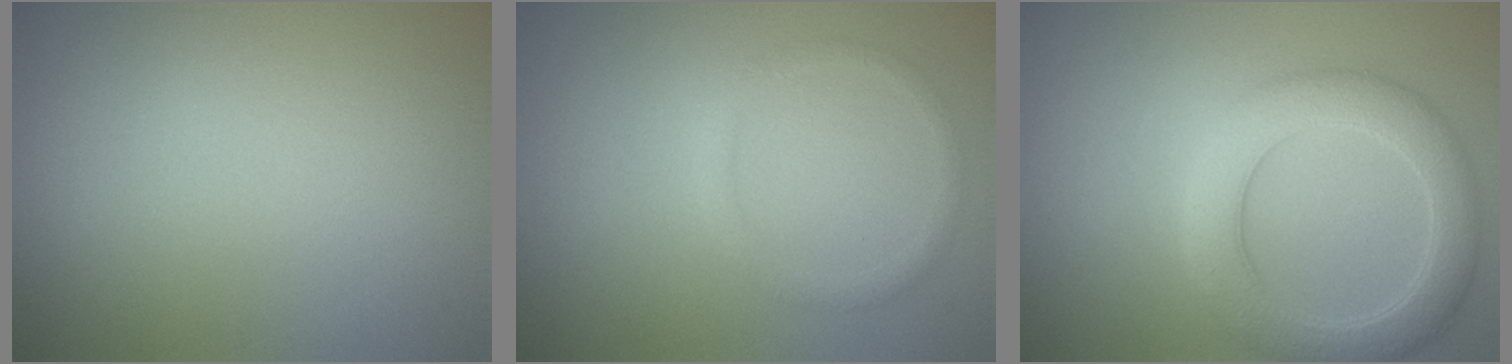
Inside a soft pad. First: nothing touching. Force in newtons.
{"total": 1.2, "press": 1.2, "slide": 0.2}
{"total": 4.8, "press": 4.8, "slide": 0.2}